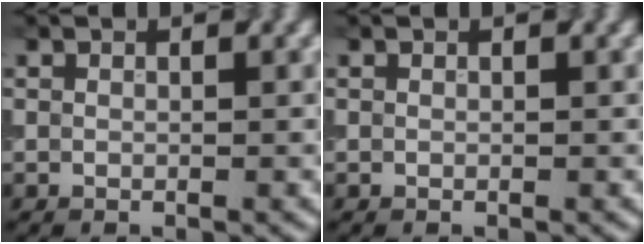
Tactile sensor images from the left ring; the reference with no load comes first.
{"total": 0.0}